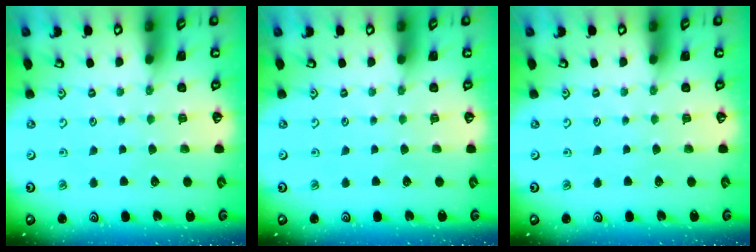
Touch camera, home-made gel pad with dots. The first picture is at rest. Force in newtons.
{"total": 0.0}
{"total": 0.0}